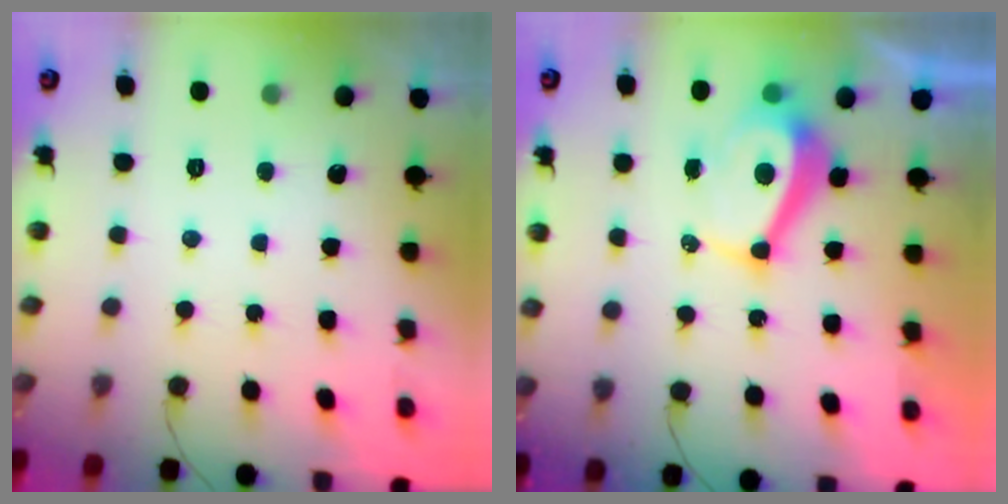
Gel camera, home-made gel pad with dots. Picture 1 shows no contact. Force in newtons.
{"total": 6.2, "press": 6.2, "slide": 0.7}